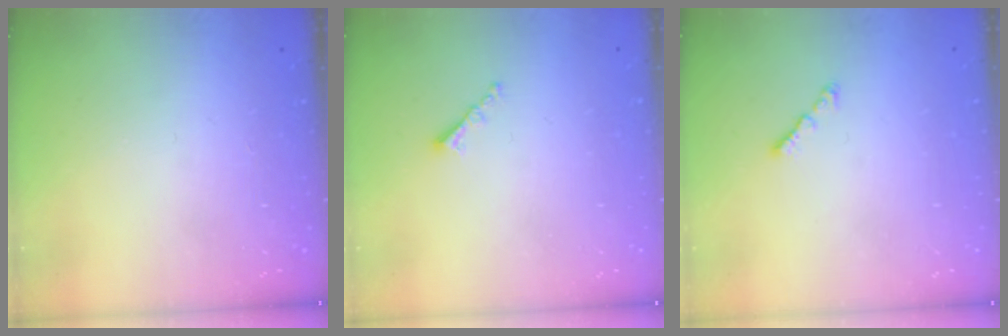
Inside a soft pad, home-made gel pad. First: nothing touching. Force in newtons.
{"total": 1.2, "press": 1.1, "slide": 0.5}
{"total": 1.6, "press": 1.5, "slide": 0.5}